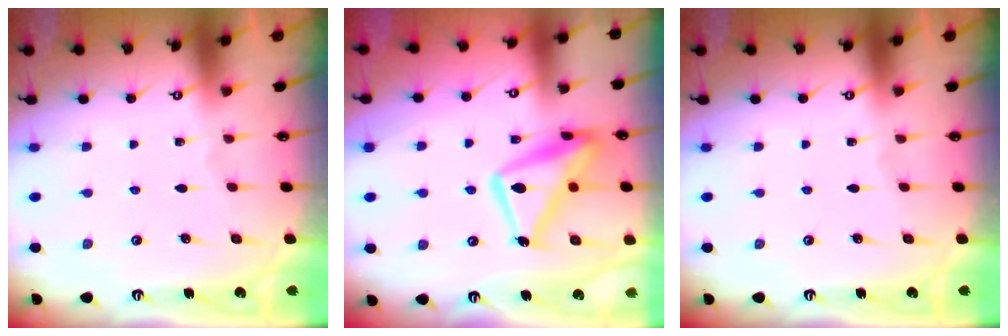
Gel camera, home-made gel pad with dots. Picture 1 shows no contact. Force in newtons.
{"total": 14.9, "press": 14.9, "slide": 1.2}
{"total": 0.0}